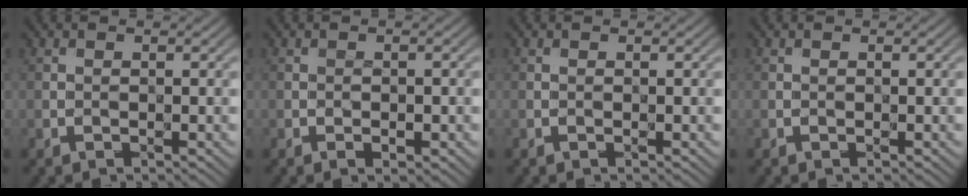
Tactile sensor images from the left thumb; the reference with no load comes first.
{"total": 1.4, "force": [-0.5, 0.7, 1.1], "torque": [-0.016, -0.003, -0.003]}
{"total": 0.0}
{"total": 0.0}